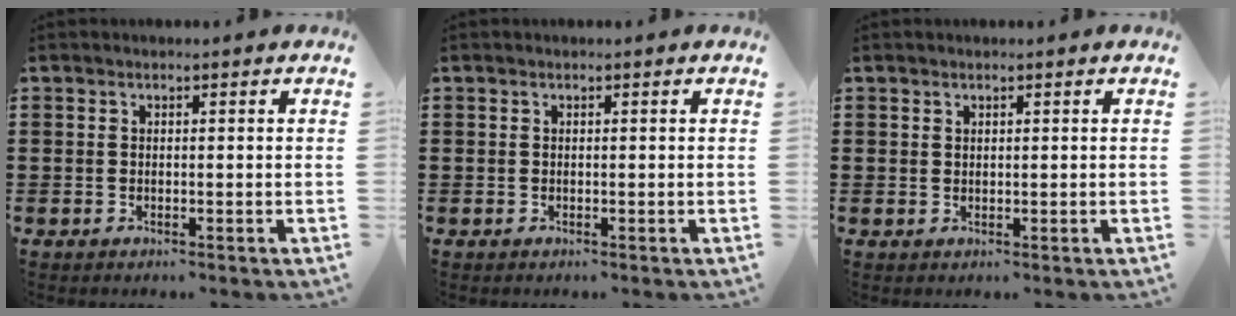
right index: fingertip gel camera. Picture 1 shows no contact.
{"total": 0.0}
{"total": 0.7, "force": [0.5, 0.4, 0.2], "torque": [-0.005, 0.002, 0.010]}